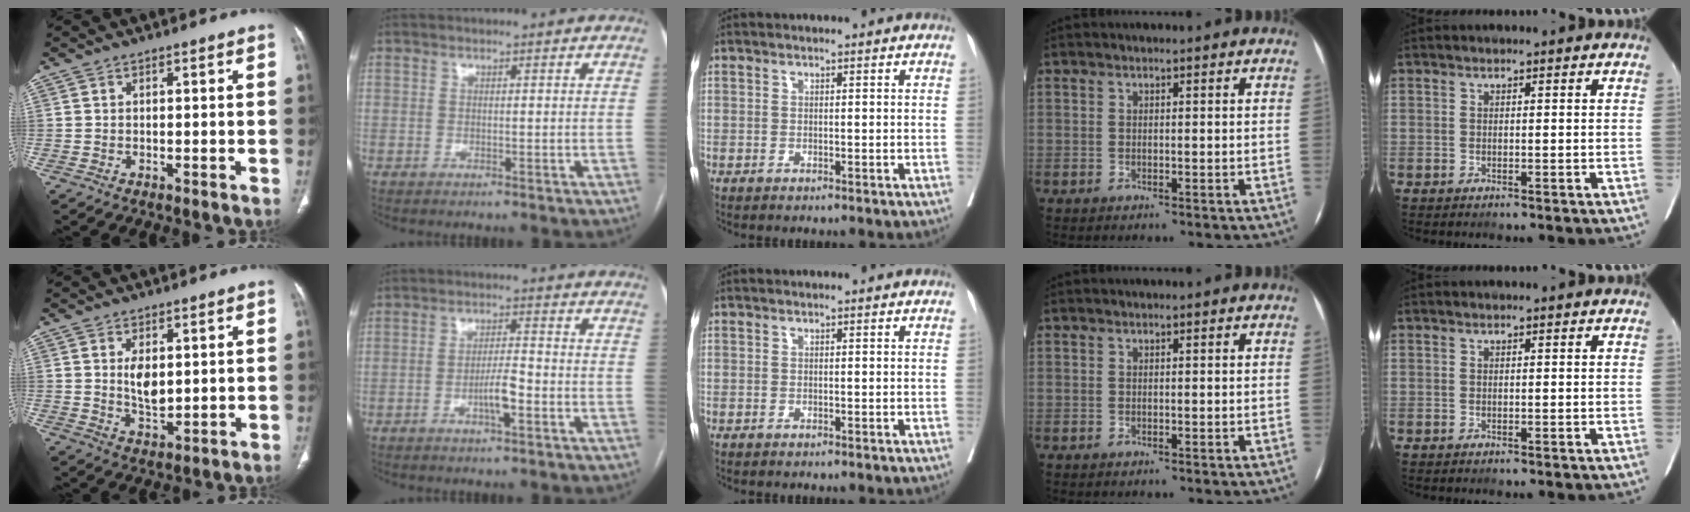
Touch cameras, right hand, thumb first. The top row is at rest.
{"thumb": {"total": 5.6, "force": [1.2, 3.0, 4.6], "torque": [-0.072, -0.015, 0.027]}, "index": {"total": 4.5, "force": [-1.8, 0.5, 4.0], "torque": [-0.073, 0.000, -0.034]}}